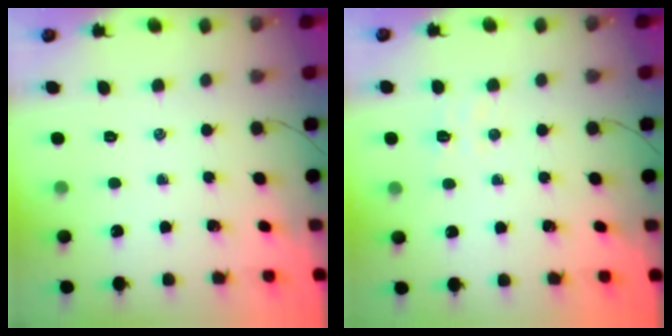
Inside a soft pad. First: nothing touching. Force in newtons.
{"total": 4.7, "press": 4.5, "slide": 1.1}